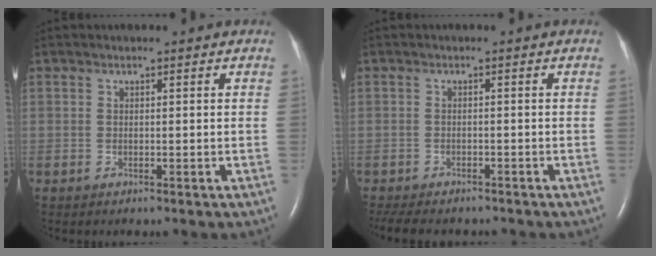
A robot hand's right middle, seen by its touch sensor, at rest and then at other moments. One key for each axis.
{"total": 8.9, "fx": -7.6, "fy": 2.9, "fz": 3.6, "tx": -0.065, "ty": -0.002, "tz": -0.100}